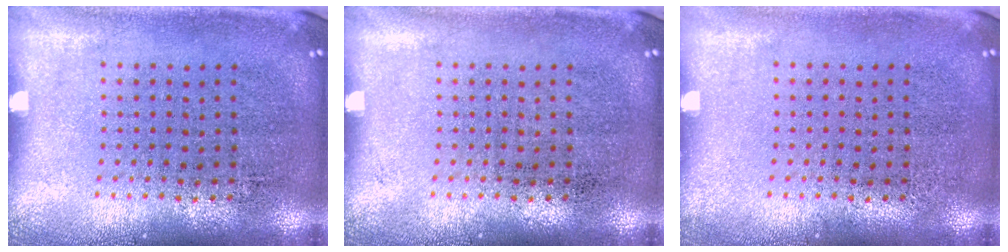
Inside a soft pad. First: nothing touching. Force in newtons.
{"total": 0.0}
{"total": 0.0}